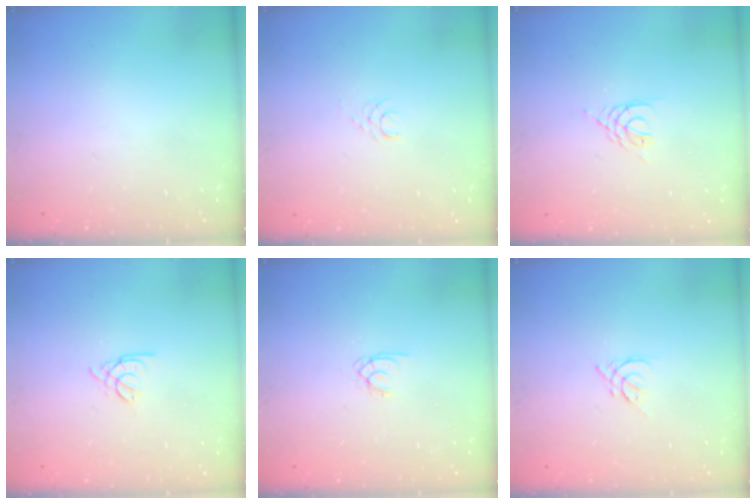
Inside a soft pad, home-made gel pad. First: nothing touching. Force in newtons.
{"total": 2.5, "press": 2.5, "slide": 0.2}
{"total": 3.2, "press": 3.2, "slide": 0.6}
{"total": 1.7, "press": 1.7, "slide": 0.4}
{"total": 1.4, "press": 1.4, "slide": 0.2}
{"total": 2.6, "press": 2.5, "slide": 0.6}